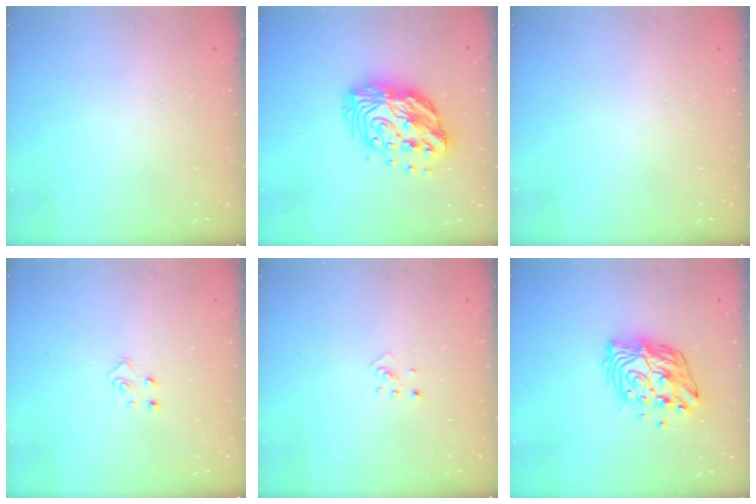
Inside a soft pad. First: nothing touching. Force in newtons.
{"total": 16.6, "press": 16.5, "slide": 1.5}
{"total": 0.0}
{"total": 4.8, "press": 4.8, "slide": 0.5}
{"total": 2.5, "press": 2.4, "slide": 0.5}
{"total": 11.7, "press": 11.7, "slide": 1.1}